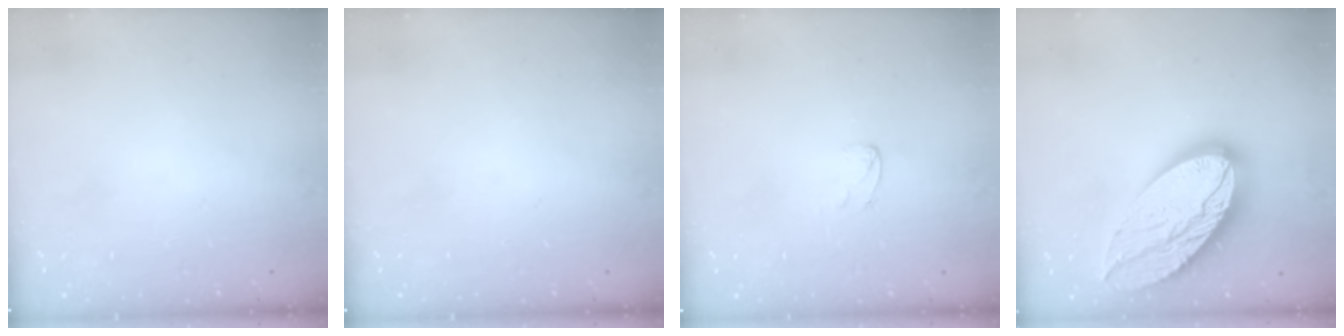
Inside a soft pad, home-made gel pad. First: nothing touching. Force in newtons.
{"total": 0.0}
{"total": 3.4, "press": 3.4, "slide": 0.3}
{"total": 24.4, "press": 24.3, "slide": 1.9}